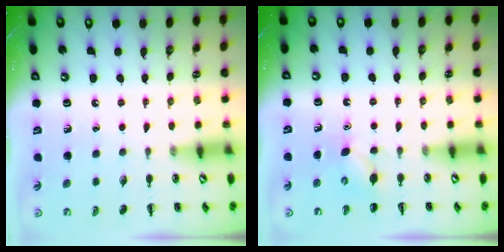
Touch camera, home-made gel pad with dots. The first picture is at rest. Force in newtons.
{"total": 4.2, "press": 4.1, "slide": 1.0}